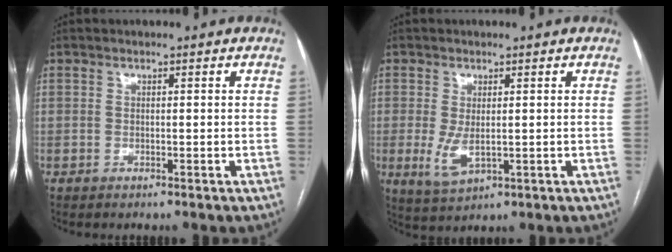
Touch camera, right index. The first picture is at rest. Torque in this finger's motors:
{"motor_torque": [1.17, -0.03, 0.47, 0.09]}